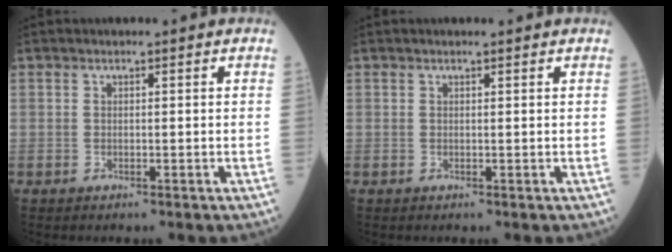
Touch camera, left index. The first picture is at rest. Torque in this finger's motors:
{"motor_torque": [0.19, -0.10, -0.03, -0.01]}